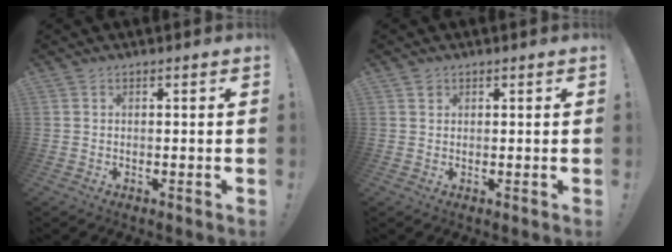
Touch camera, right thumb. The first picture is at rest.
{"total": 1.2, "force": [0.8, 0.9, 0.1], "torque": [0.000, -0.002, 0.015]}